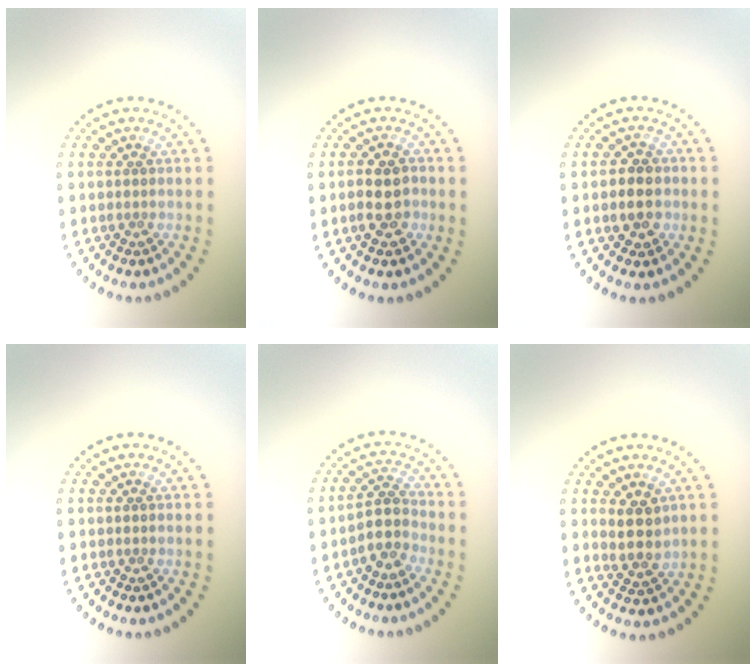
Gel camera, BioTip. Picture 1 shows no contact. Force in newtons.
{"total": 2.9, "press": 2.8, "slide": 0.5}
{"total": 2.8, "press": 2.7, "slide": 0.7}
{"total": 0.0}
{"total": 2.5, "press": 2.0, "slide": 1.6}
{"total": 2.6, "press": 2.3, "slide": 1.1}